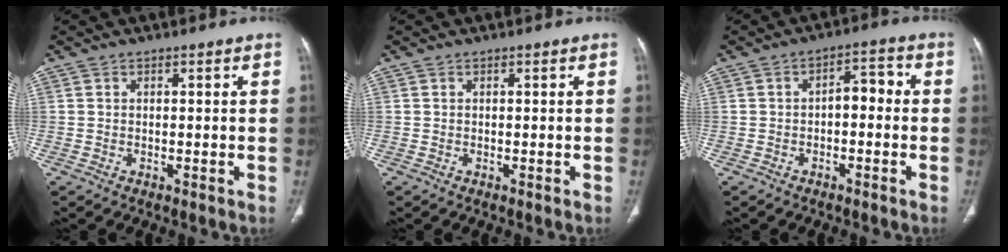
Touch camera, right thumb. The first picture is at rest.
{"total": 0.0}
{"total": 4.8, "force": [-0.7, 2.8, 3.8], "torque": [-0.040, 0.029, -0.018]}